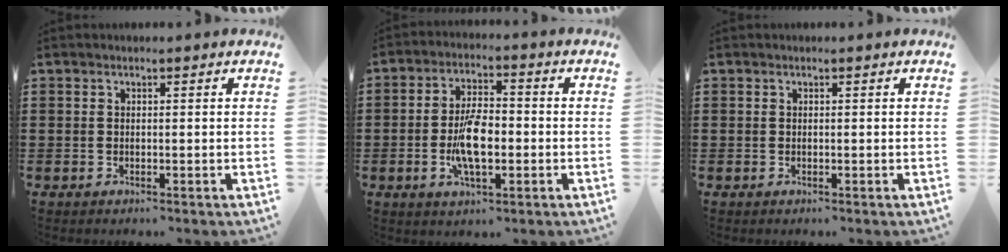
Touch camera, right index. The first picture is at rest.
{"total": 8.3, "force": [-1.7, 3.5, 7.3], "torque": [-0.157, -0.003, -0.036]}
{"total": 0.0}